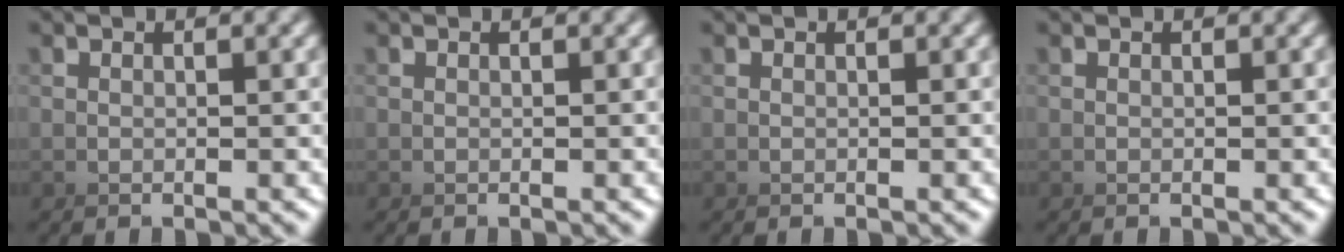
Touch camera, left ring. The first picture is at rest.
{"total": 0.0}
{"total": 0.0}
{"total": 0.0}